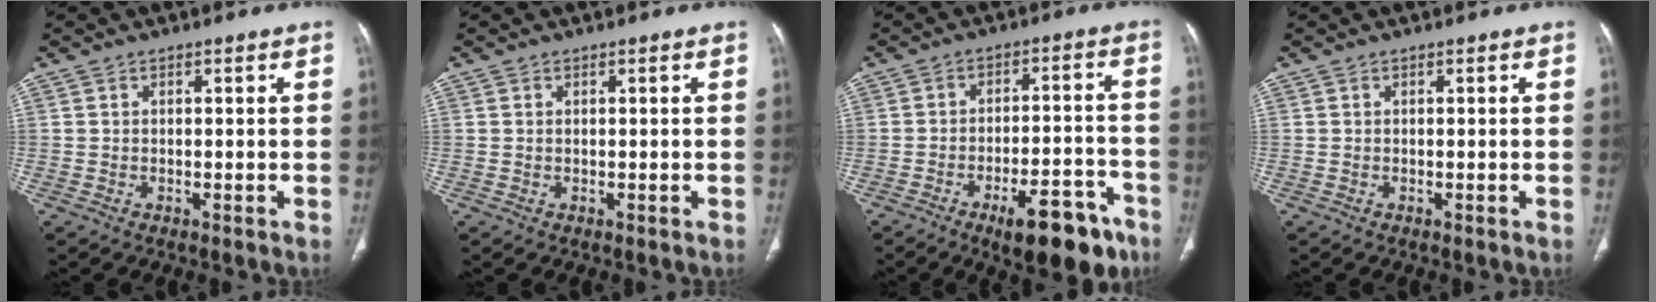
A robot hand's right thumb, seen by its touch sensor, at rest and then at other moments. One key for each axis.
{"total": 0.0}
{"total": 13.5, "fx": -8.1, "fy": 4.9, "fz": 9.6, "tx": -0.116, "ty": 0.055, "tz": -0.111}
{"total": 0.0}